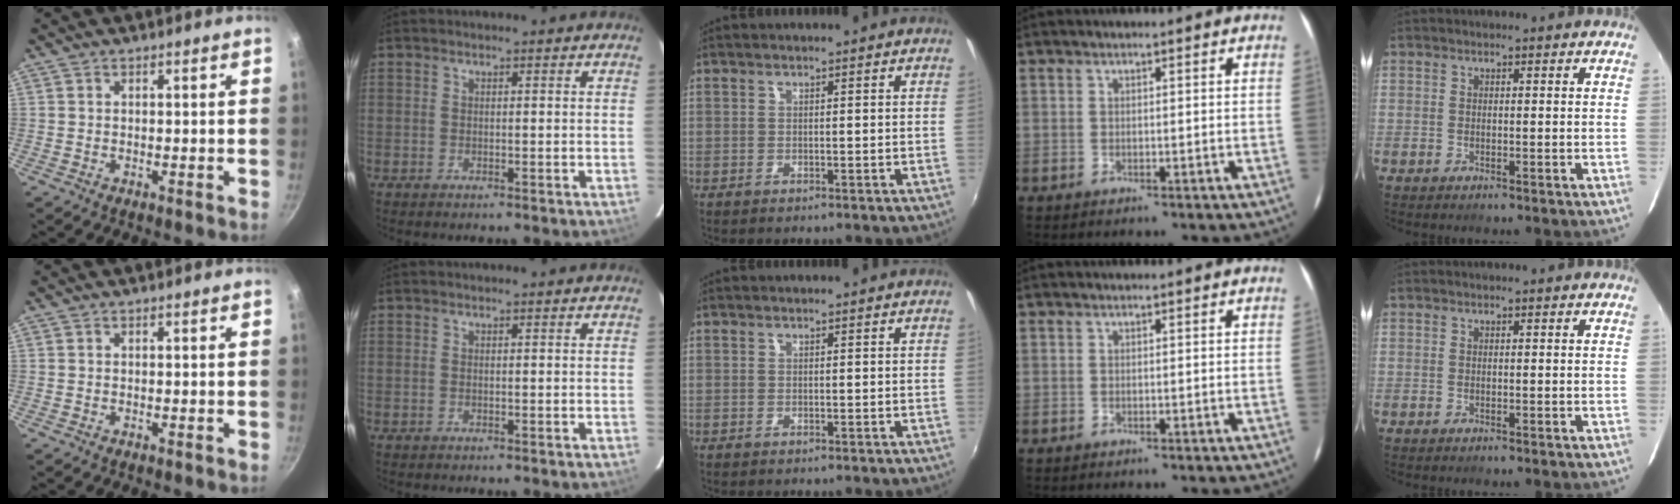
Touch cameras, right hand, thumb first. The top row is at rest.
{}